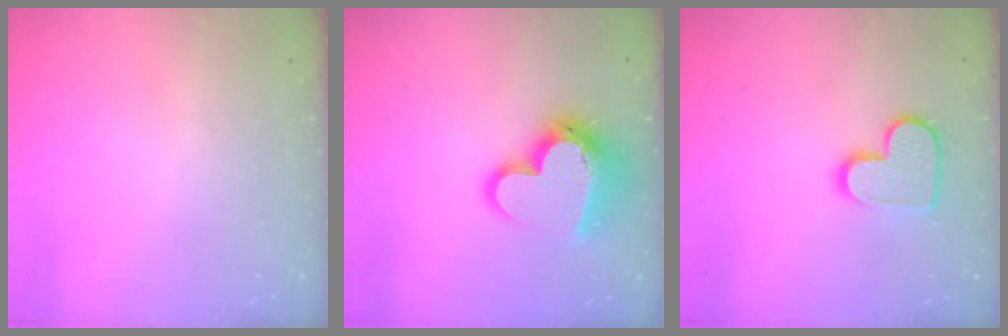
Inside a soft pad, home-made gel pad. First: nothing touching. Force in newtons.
{"total": 15.9, "press": 15.7, "slide": 2.2}
{"total": 12.0, "press": 12.0, "slide": 0.6}